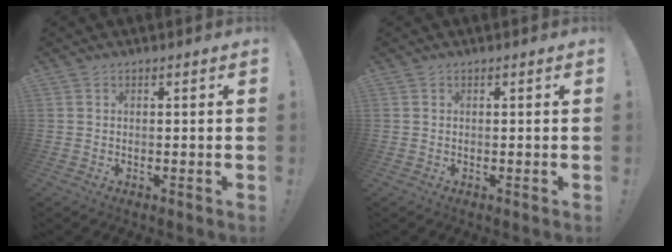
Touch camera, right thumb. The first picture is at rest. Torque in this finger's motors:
{"motor_torque": [-0.02, 0.02, -0.03, 0.03, 0.00]}